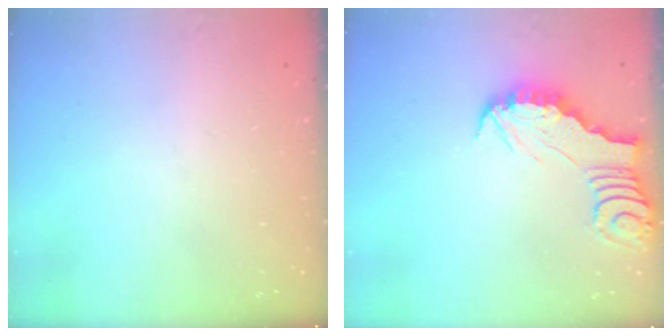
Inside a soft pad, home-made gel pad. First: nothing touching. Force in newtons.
{"total": 2.9, "press": 2.9, "slide": 0.3}